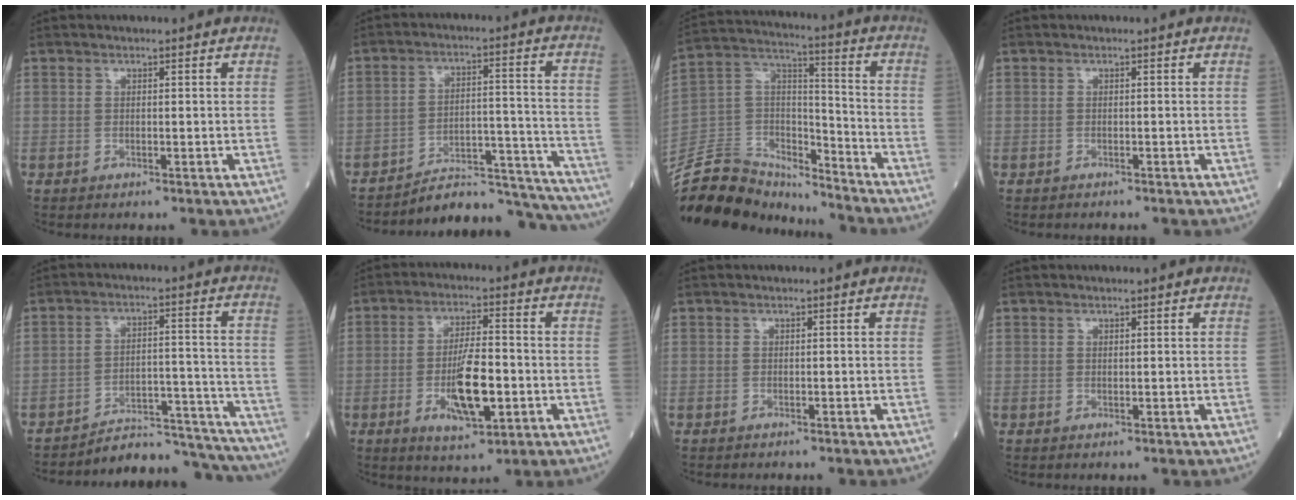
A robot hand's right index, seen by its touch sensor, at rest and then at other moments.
{"total": 16.3, "force": [-16.1, 1.5, 2.1], "torque": [-0.010, 0.048, -0.225]}
{"total": 18.9, "force": [-17.7, 4.9, 4.6], "torque": [-0.094, 0.041, -0.305]}
{"total": 1.2, "force": [-1.1, 0.4, 0.3], "torque": [-0.009, -0.001, -0.015]}
{"total": 14.8, "force": [-14.6, 1.8, 1.1], "torque": [0.007, 0.045, -0.201]}
{"total": 9.7, "force": [-2.5, 2.5, 9.0], "torque": [-0.169, -0.006, -0.039]}
{"total": 0.6, "force": [-0.5, 0.1, 0.2], "torque": [-0.005, 0.000, -0.011]}
{"total": 0.0}